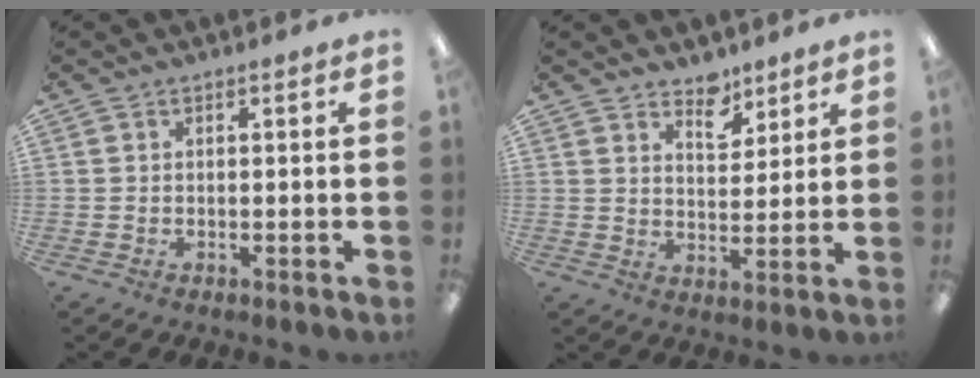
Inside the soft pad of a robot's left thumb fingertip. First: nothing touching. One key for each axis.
{"total": 6.6, "fx": 5.3, "fy": 3.3, "fz": 2.0, "tx": -0.007, "ty": -0.037, "tz": 0.091}